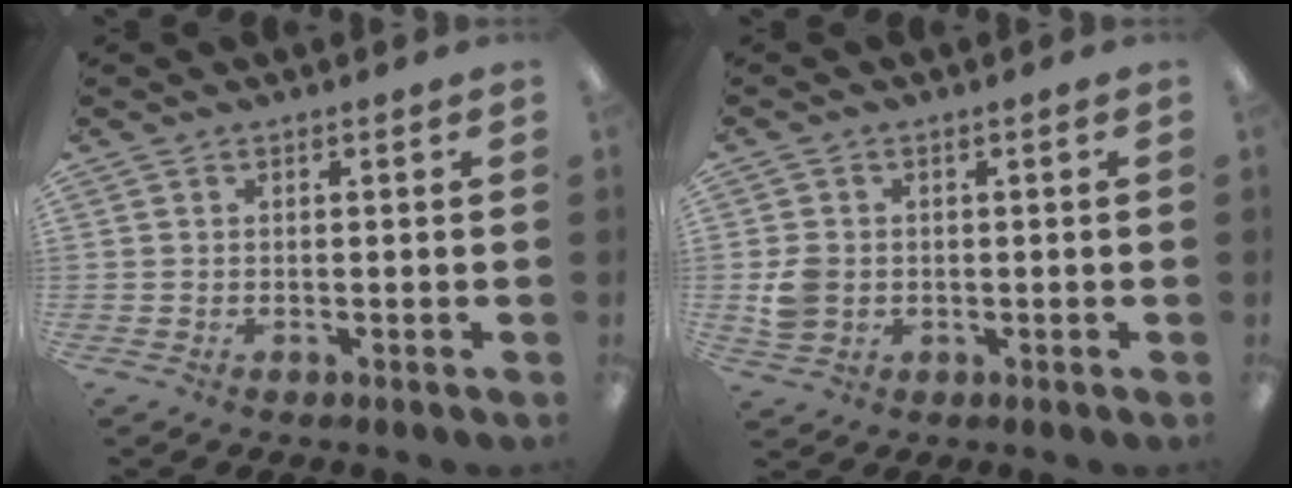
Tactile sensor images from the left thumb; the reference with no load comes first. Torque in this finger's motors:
{"motor_torque": [-0.24, 0.58, 0.50, -0.32, 0.05]}